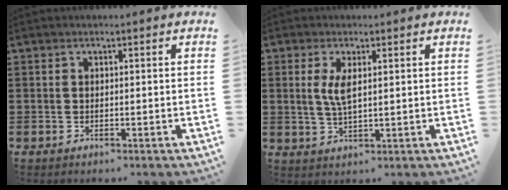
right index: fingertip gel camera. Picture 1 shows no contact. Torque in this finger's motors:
{"motor_torque": [0.66, -0.08, 0.29, 0.06]}